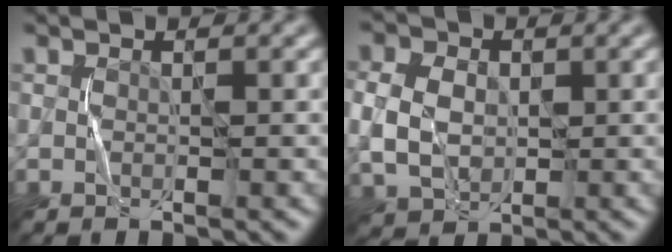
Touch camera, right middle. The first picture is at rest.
{"total": 4.8, "force": [0.1, 3.9, 2.9], "torque": [-0.062, 0.005, -0.004]}